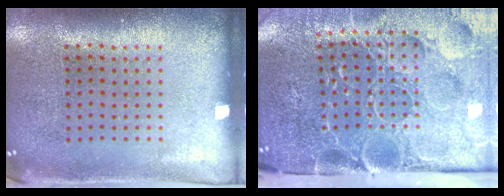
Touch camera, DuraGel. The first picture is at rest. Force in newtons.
{"total": 5.2, "press": 4.2, "slide": 3.0}